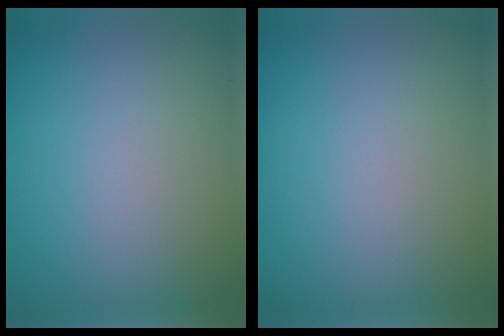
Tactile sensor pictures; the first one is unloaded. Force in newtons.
{"total": 0.0}